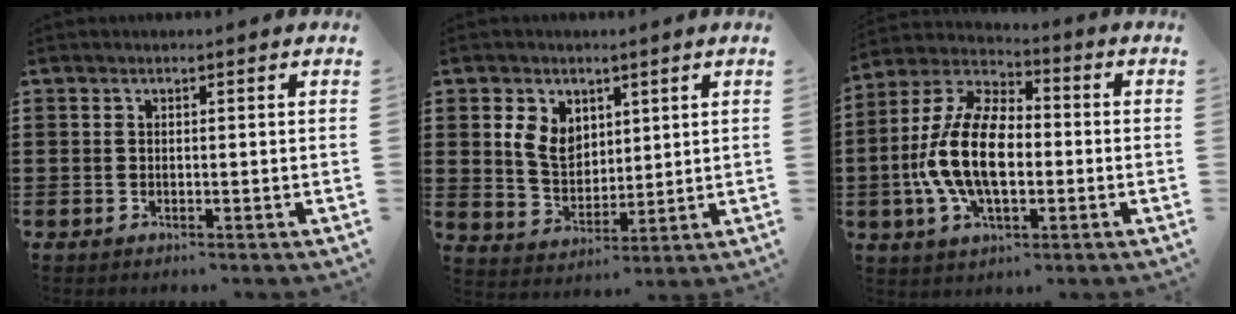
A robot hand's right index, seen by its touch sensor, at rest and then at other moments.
{"total": 6.4, "force": [2.4, 4.9, 3.3], "torque": [-0.082, 0.017, 0.045]}
{"total": 13.1, "force": [-2.1, 7.1, 10.9], "torque": [-0.258, -0.003, -0.045]}